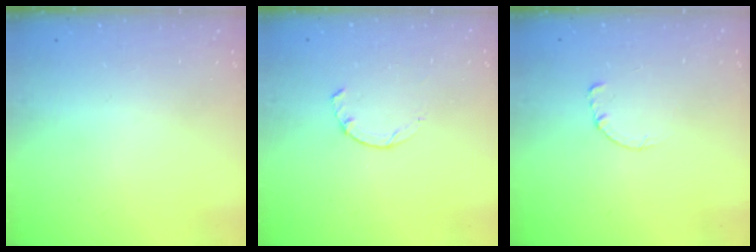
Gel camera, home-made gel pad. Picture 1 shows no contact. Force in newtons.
{"total": 1.7, "press": 1.6, "slide": 0.4}
{"total": 0.7, "press": 0.6, "slide": 0.1}